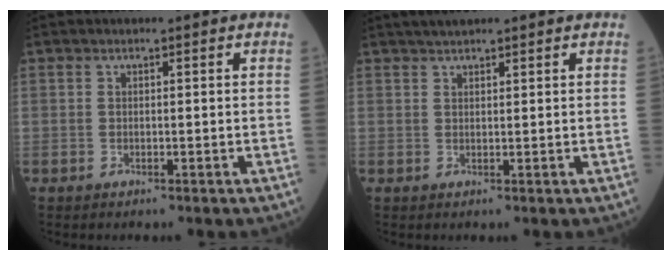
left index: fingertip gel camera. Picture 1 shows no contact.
{"total": 2.7, "force": [2.4, 0.4, 1.3], "torque": [-0.023, 0.019, 0.041]}